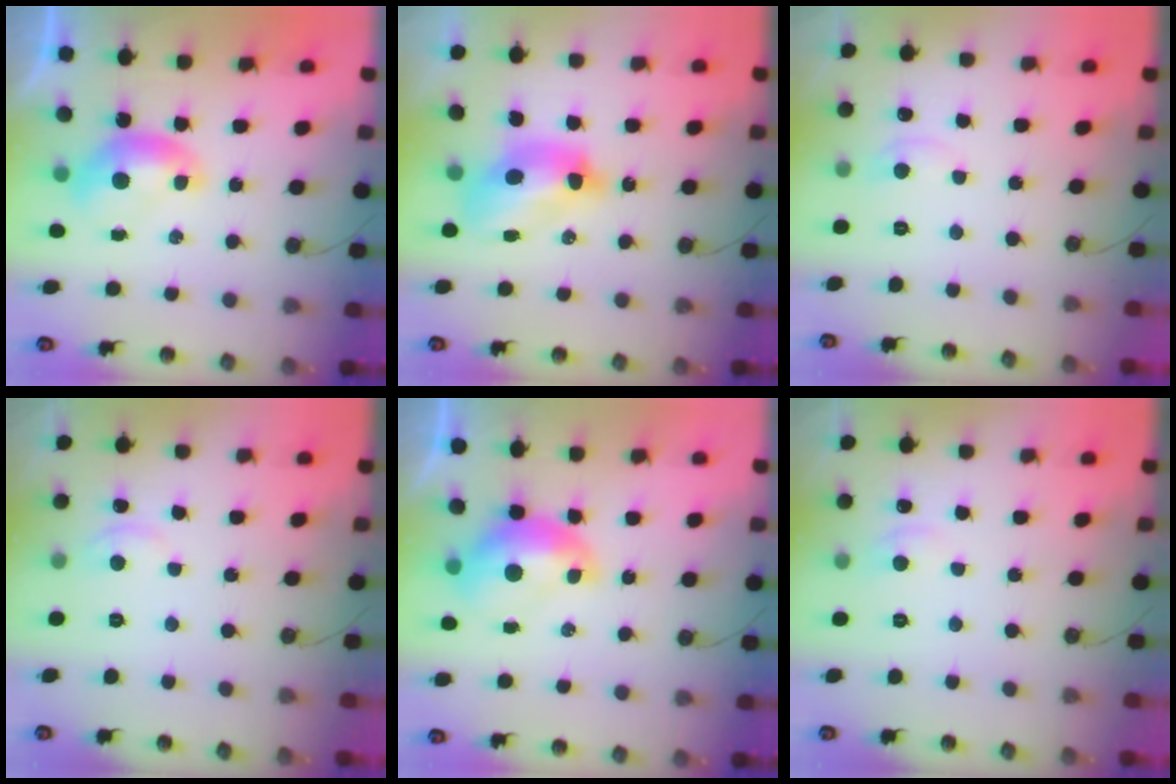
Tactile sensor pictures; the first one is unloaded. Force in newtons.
{"total": 8.5, "press": 8.4, "slide": 1.0}
{"total": 1.1, "press": 1.0, "slide": 0.5}
{"total": 2.7, "press": 2.6, "slide": 0.5}
{"total": 2.5, "press": 2.4, "slide": 0.7}
{"total": 0.8, "press": 0.3, "slide": 0.8}